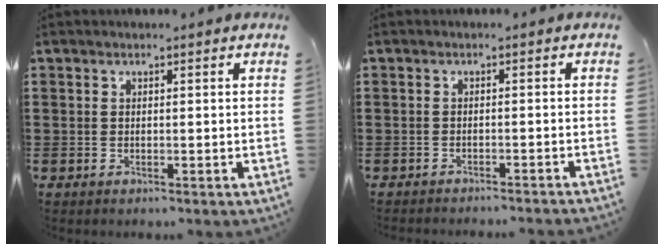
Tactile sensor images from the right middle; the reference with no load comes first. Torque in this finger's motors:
{"motor_torque": [1.11, -1.03, 0.42, 0.04]}